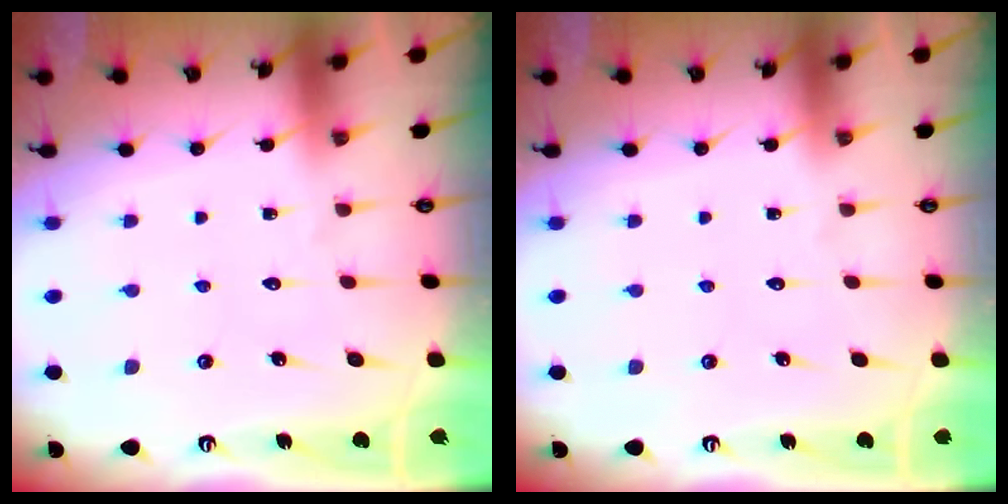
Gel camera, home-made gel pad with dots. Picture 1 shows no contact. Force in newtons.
{"total": 0.0}